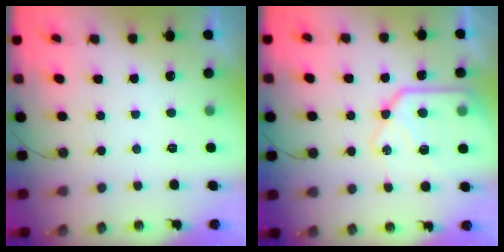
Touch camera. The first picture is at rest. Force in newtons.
{"total": 18.6, "press": 18.5, "slide": 1.7}